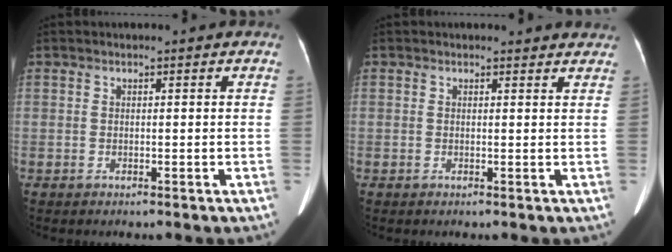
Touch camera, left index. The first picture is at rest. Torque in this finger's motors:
{"motor_torque": [-0.79, -0.26, -0.36, -0.05]}